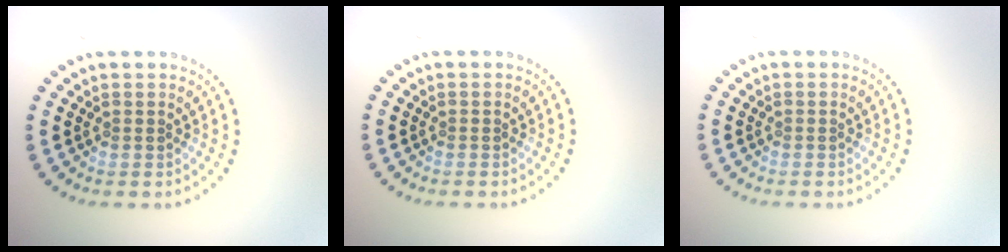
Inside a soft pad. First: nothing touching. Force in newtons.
{"total": 0.0}
{"total": 0.0}